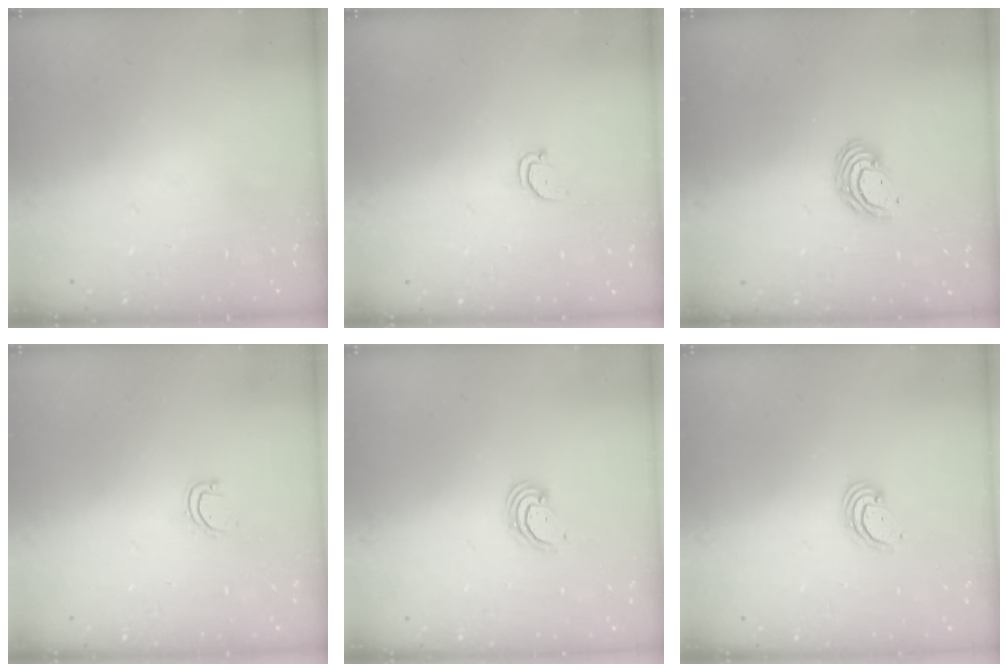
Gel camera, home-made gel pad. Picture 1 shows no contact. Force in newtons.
{"total": 2.2, "press": 2.2, "slide": 0.2}
{"total": 6.2, "press": 6.2, "slide": 0.5}
{"total": 4.1, "press": 4.1, "slide": 0.3}
{"total": 2.8, "press": 2.8, "slide": 0.3}
{"total": 2.7, "press": 2.7, "slide": 0.3}